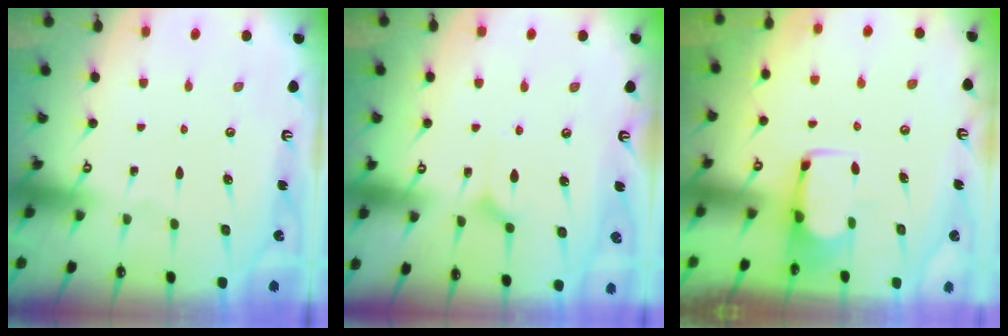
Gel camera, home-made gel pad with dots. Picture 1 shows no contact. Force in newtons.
{"total": 5.1, "press": 5.0, "slide": 0.8}
{"total": 1.8, "press": 1.7, "slide": 0.5}